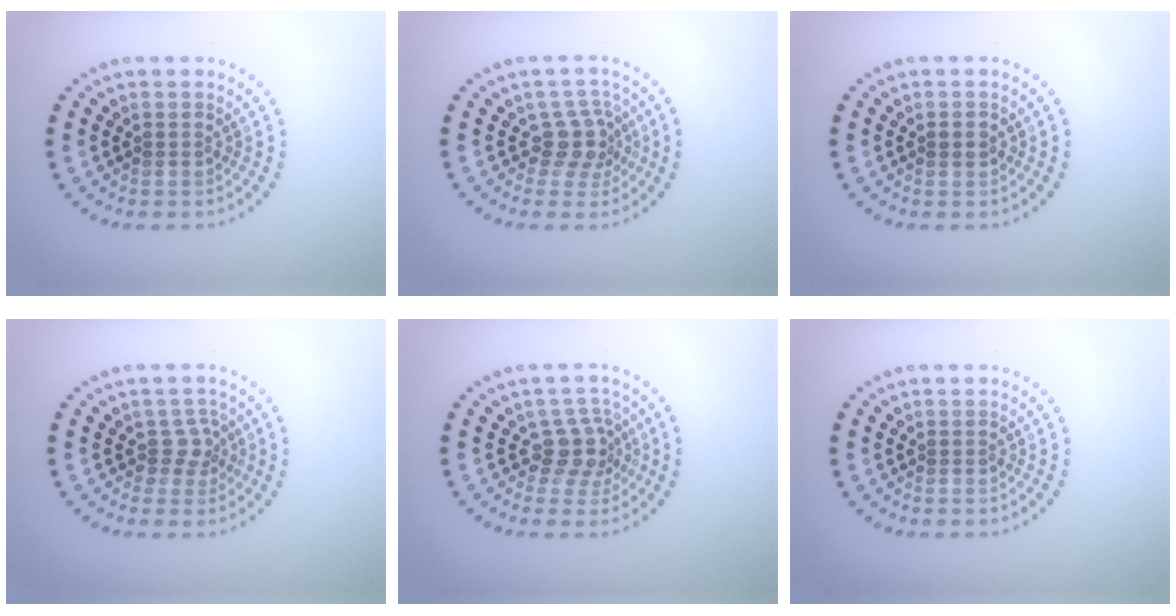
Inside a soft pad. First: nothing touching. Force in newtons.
{"total": 2.7, "press": 2.1, "slide": 1.8}
{"total": 1.2, "press": 1.2, "slide": 0.2}
{"total": 1.9, "press": 1.4, "slide": 1.3}
{"total": 2.7, "press": 2.0, "slide": 1.8}
{"total": 0.0}